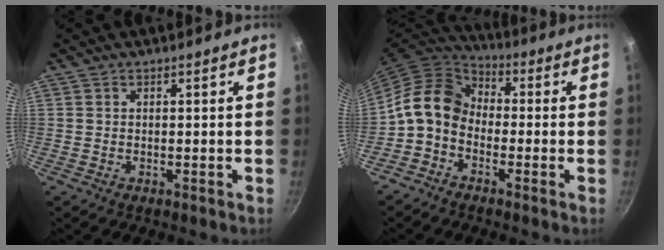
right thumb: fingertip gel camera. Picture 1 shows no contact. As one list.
[{"total": 10.3, "force": [-2.2, 7.8, 6.3], "torque": [-0.096, 0.043, -0.068]}]